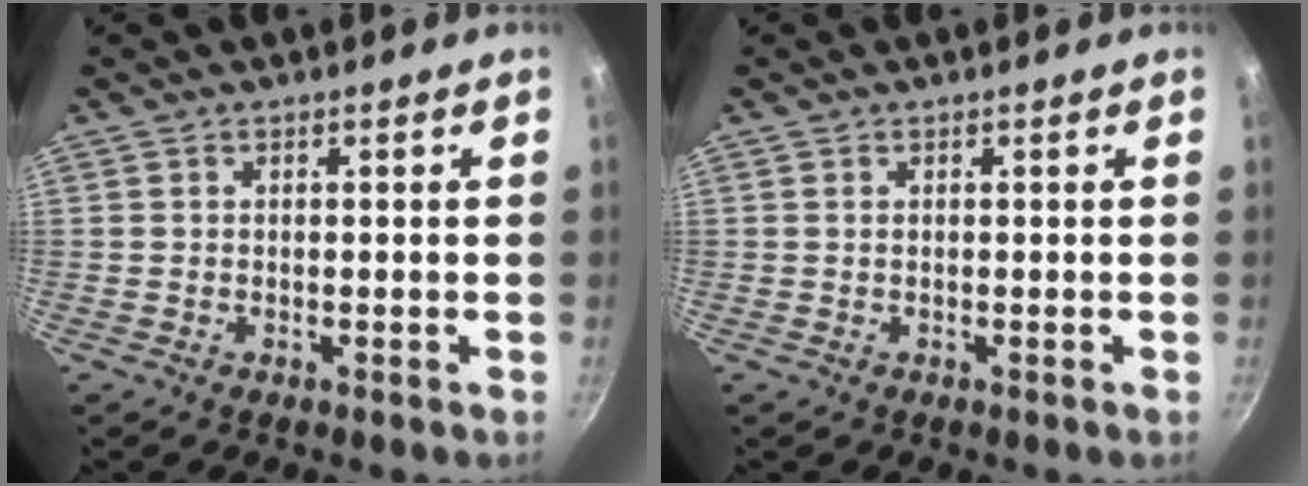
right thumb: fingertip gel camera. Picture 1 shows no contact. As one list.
[{"total": 0.0}]